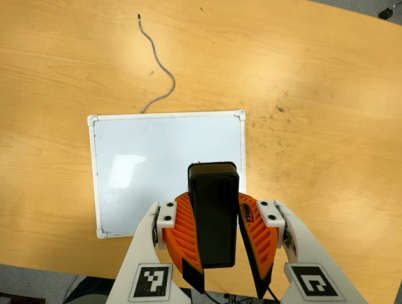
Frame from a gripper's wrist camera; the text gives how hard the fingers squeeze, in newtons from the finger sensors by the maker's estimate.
{"total": 11.1, "left": 10.4, "right": 11.8}